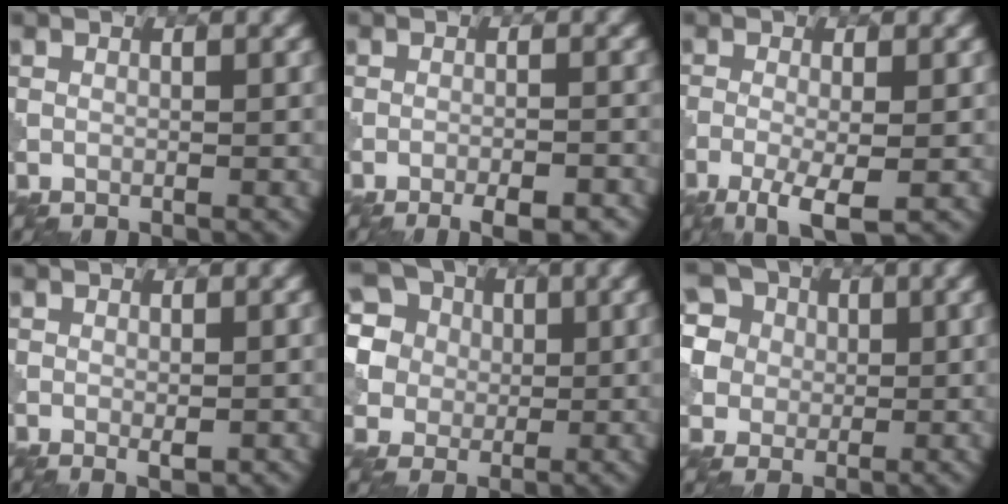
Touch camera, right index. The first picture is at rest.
{"total": 4.1, "force": [-3.4, 0.9, 2.2], "torque": [-0.014, 0.006, -0.039]}
{"total": 4.1, "force": [-2.5, 0.7, 3.2], "torque": [-0.062, -0.006, -0.044]}
{"total": 0.7, "force": [-0.5, -0.3, 0.4], "torque": [-0.011, -0.005, -0.002]}
{"total": 10.0, "force": [2.7, 9.0, 3.5], "torque": [-0.111, 0.038, 0.037]}
{"total": 8.4, "force": [2.6, 7.5, 2.8], "torque": [-0.086, 0.033, 0.035]}